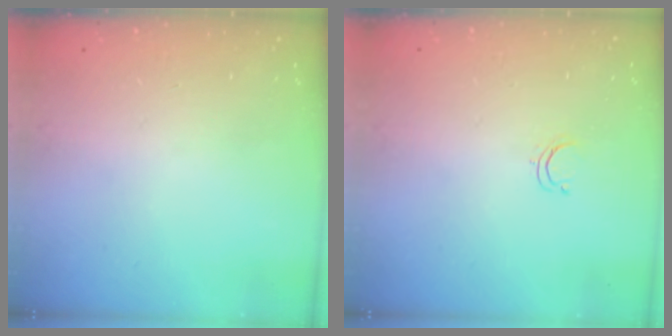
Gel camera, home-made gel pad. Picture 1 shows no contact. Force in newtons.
{"total": 2.4, "press": 2.4, "slide": 0.2}